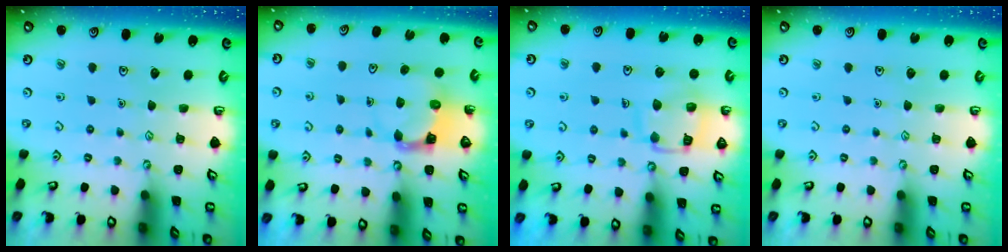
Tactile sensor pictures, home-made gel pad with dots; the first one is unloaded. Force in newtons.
{"total": 4.2, "press": 4.2, "slide": 0.4}
{"total": 13.0, "press": 13.0, "slide": 1.4}
{"total": 0.0}